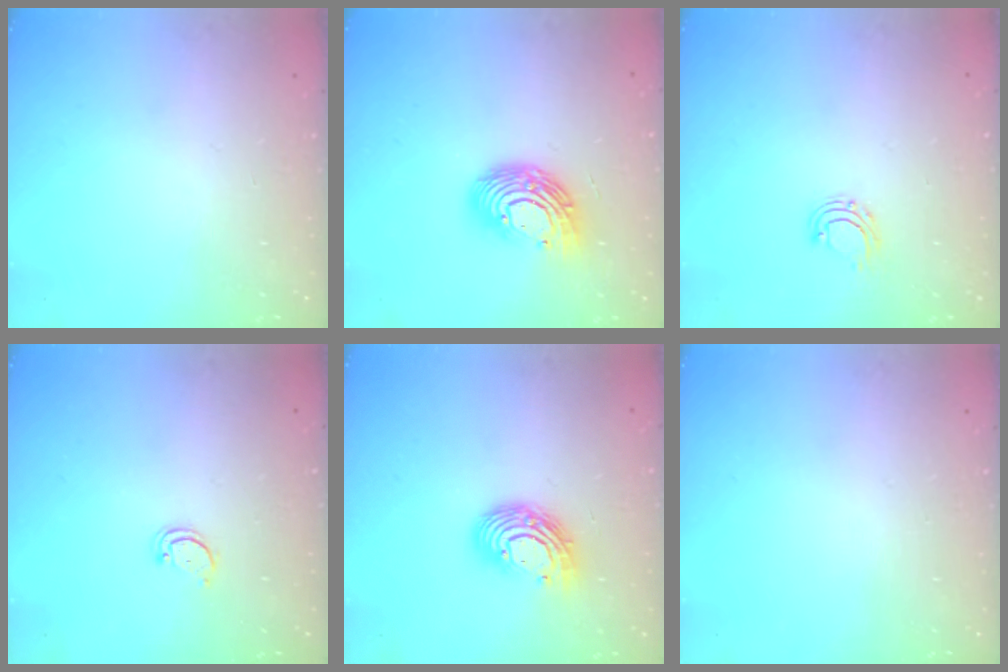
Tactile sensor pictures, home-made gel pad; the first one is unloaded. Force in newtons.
{"total": 13.9, "press": 13.8, "slide": 1.1}
{"total": 6.2, "press": 6.1, "slide": 0.5}
{"total": 1.9, "press": 1.9, "slide": 0.2}
{"total": 11.9, "press": 11.9, "slide": 1.0}
{"total": 0.0}